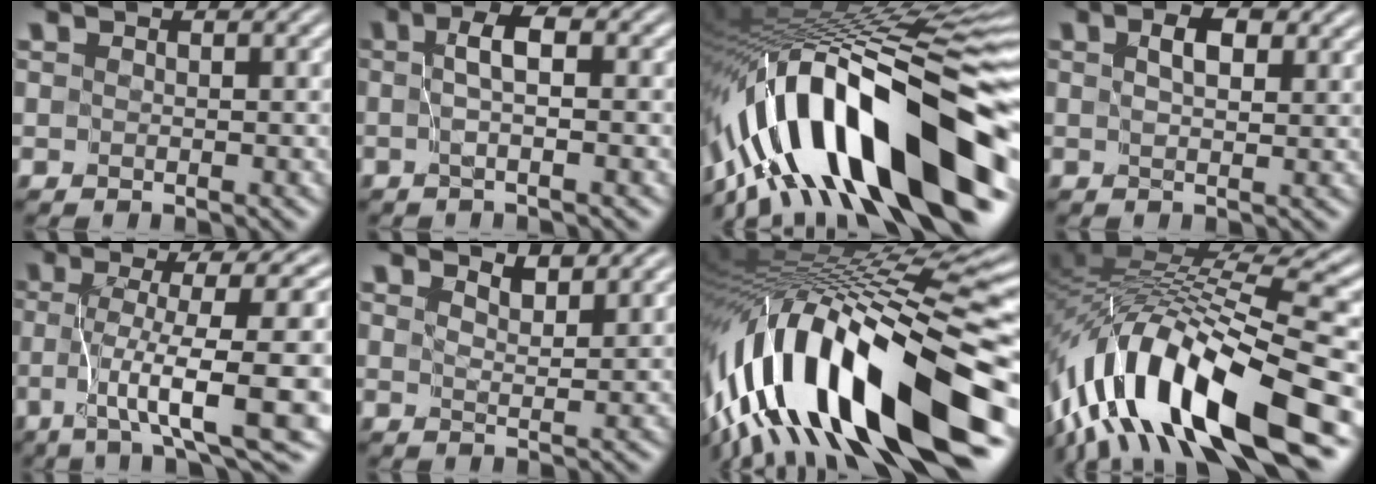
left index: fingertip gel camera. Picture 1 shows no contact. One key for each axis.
{"total": 2.5, "fx": -0.1, "fy": -0.1, "fz": 2.5, "tx": -0.045, "ty": 0.005, "tz": -0.002}
{"total": 17.1, "fx": -7.3, "fy": 5.2, "fz": 14.6, "tx": -0.228, "ty": 0.036, "tz": -0.134}
{"total": 2.6, "fx": 1.1, "fy": 1.0, "fz": 2.2, "tx": -0.039, "ty": 0.003, "tz": 0.023}
{"total": 10.5, "fx": -2.5, "fy": 1.8, "fz": 10.0, "tx": -0.149, "ty": 0.005, "tz": -0.031}
{"total": 2.4, "fx": 2.3, "fy": -0.1, "fz": 0.7, "tx": -0.014, "ty": -0.006, "tz": 0.040}
{"total": 15.8, "fx": -4.9, "fy": 4.4, "fz": 14.4, "tx": -0.260, "ty": 0.029, "tz": -0.076}
{"total": 14.6, "fx": -7.0, "fy": 3.7, "fz": 12.3, "tx": -0.236, "ty": 0.019, "tz": -0.119}